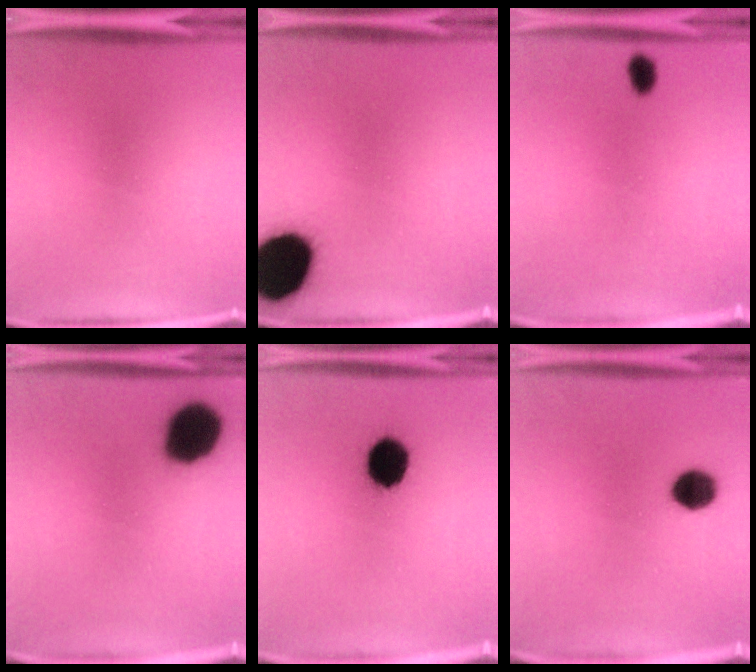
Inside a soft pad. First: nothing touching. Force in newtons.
{"total": 19.8}
{"total": 2.4}
{"total": 14.2}
{"total": 11.4}
{"total": 7.0}